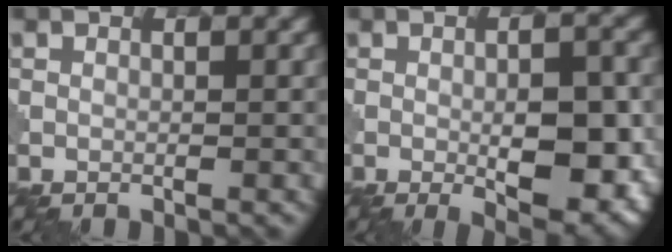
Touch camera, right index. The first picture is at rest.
{"total": 7.0, "force": [-1.3, 2.3, 6.5], "torque": [-0.093, -0.008, -0.014]}